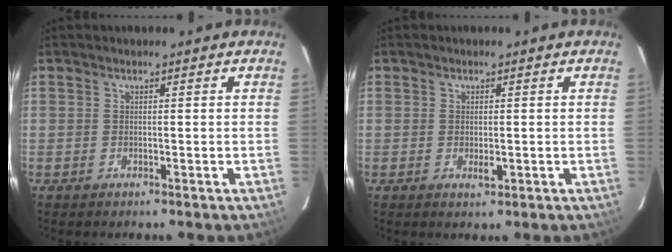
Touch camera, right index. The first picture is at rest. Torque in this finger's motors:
{"motor_torque": [0.27, 0.03, 0.12, 0.03]}